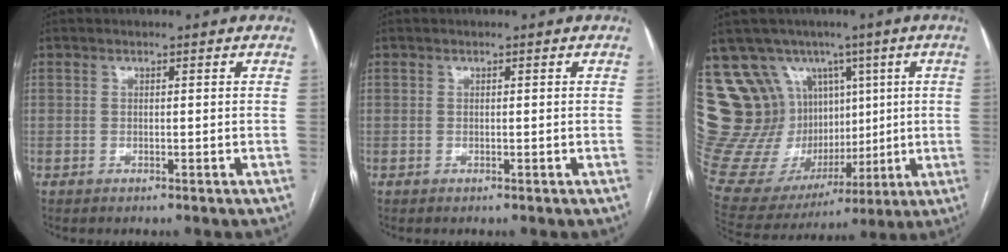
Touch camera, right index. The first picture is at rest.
{"total": 0.0}
{"total": 21.2, "force": [8.1, 17.9, 8.1], "torque": [-0.174, 0.080, 0.185]}